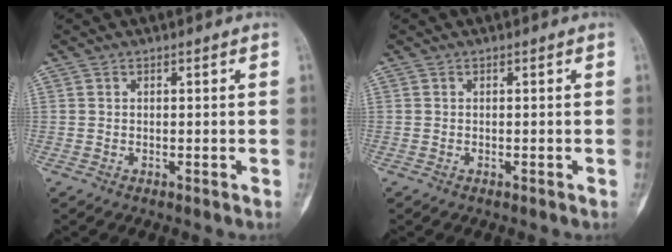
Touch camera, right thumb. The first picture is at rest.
{"total": 0.0}